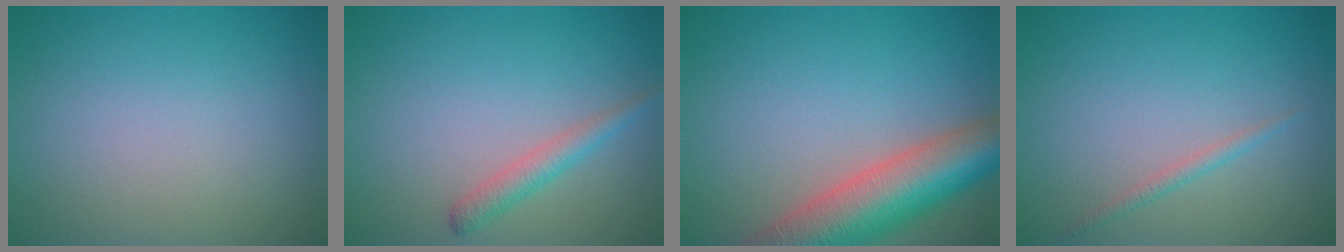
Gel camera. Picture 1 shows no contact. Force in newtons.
{"total": 2.0, "press": 2.0, "slide": 0.1}
{"total": 9.7, "press": 9.7, "slide": 0.7}
{"total": 0.9, "press": 0.9, "slide": 0.1}